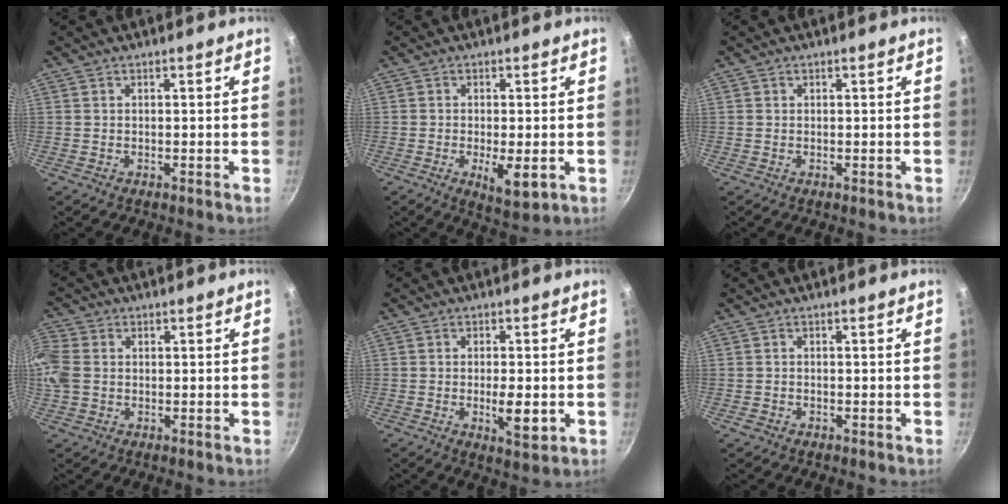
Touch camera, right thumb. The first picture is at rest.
{"total": 5.9, "force": [-1.6, 2.0, 5.3], "torque": [-0.085, -0.014, -0.020]}
{"total": 0.0}
{"total": 7.6, "force": [0.5, 5.9, 4.9], "torque": [-0.134, 0.014, 0.009]}
{"total": 6.6, "force": [-1.3, 2.4, 6.0], "torque": [-0.091, -0.009, -0.017]}
{"total": 1.0, "force": [-0.5, 0.8, 0.3], "torque": [-0.003, 0.005, -0.009]}